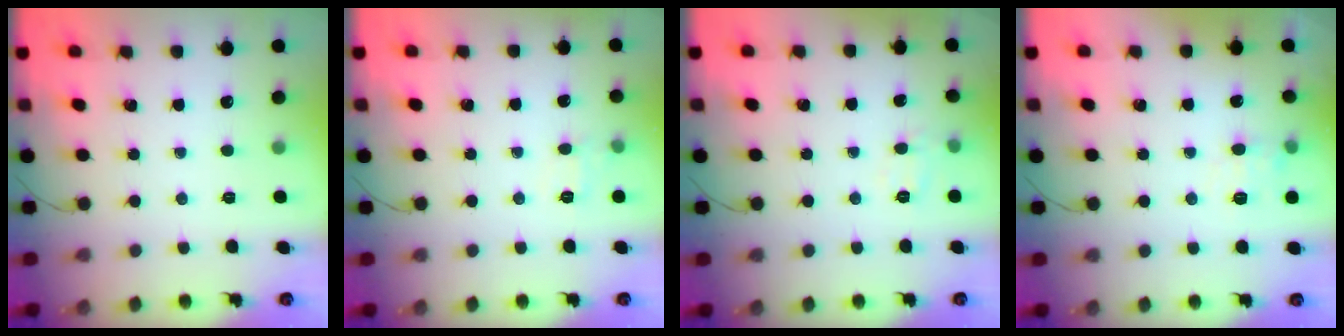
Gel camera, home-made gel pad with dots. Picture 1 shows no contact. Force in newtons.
{"total": 7.3, "press": 7.1, "slide": 1.8}
{"total": 6.5, "press": 6.3, "slide": 1.4}
{"total": 7.5, "press": 7.2, "slide": 1.8}